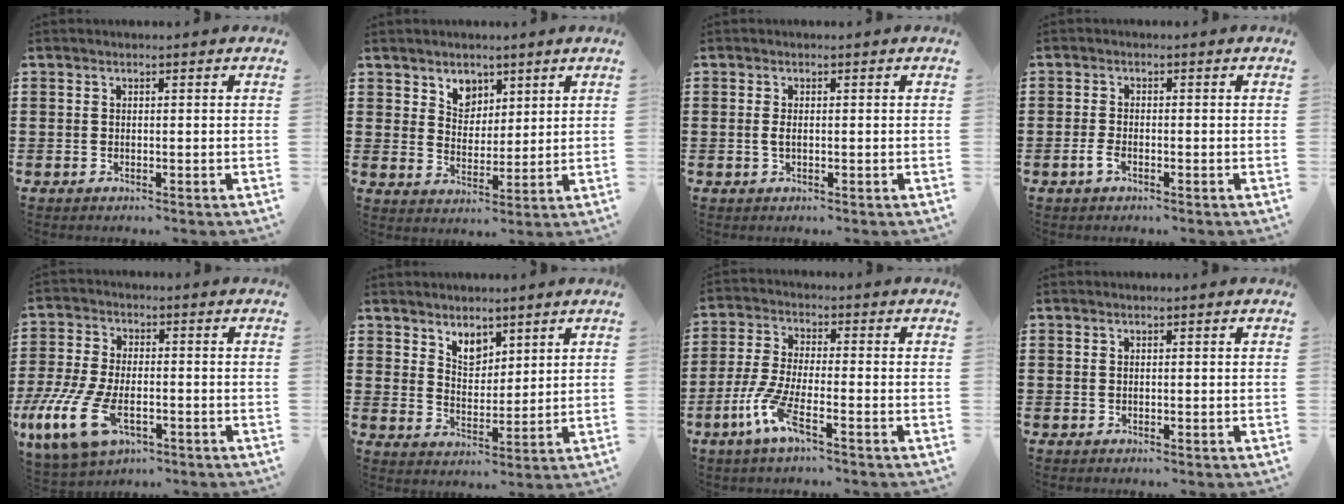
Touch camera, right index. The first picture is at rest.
{"total": 4.7, "force": [3.3, 3.3, 0.3], "torque": [-0.026, 0.006, 0.062]}
{"total": 1.3, "force": [0.0, 0.3, 1.3], "torque": [-0.034, -0.005, -0.002]}
{"total": 1.8, "force": [-1.0, 0.7, 1.4], "torque": [-0.041, -0.005, -0.023]}
{"total": 9.0, "force": [-2.9, 4.1, 7.4], "torque": [-0.178, -0.011, -0.052]}
{"total": 4.5, "force": [3.5, 2.4, 1.5], "torque": [-0.032, -0.003, 0.063]}
{"total": 7.0, "force": [-3.9, 1.3, 5.7], "torque": [-0.139, -0.016, -0.077]}
{"total": 0.0}